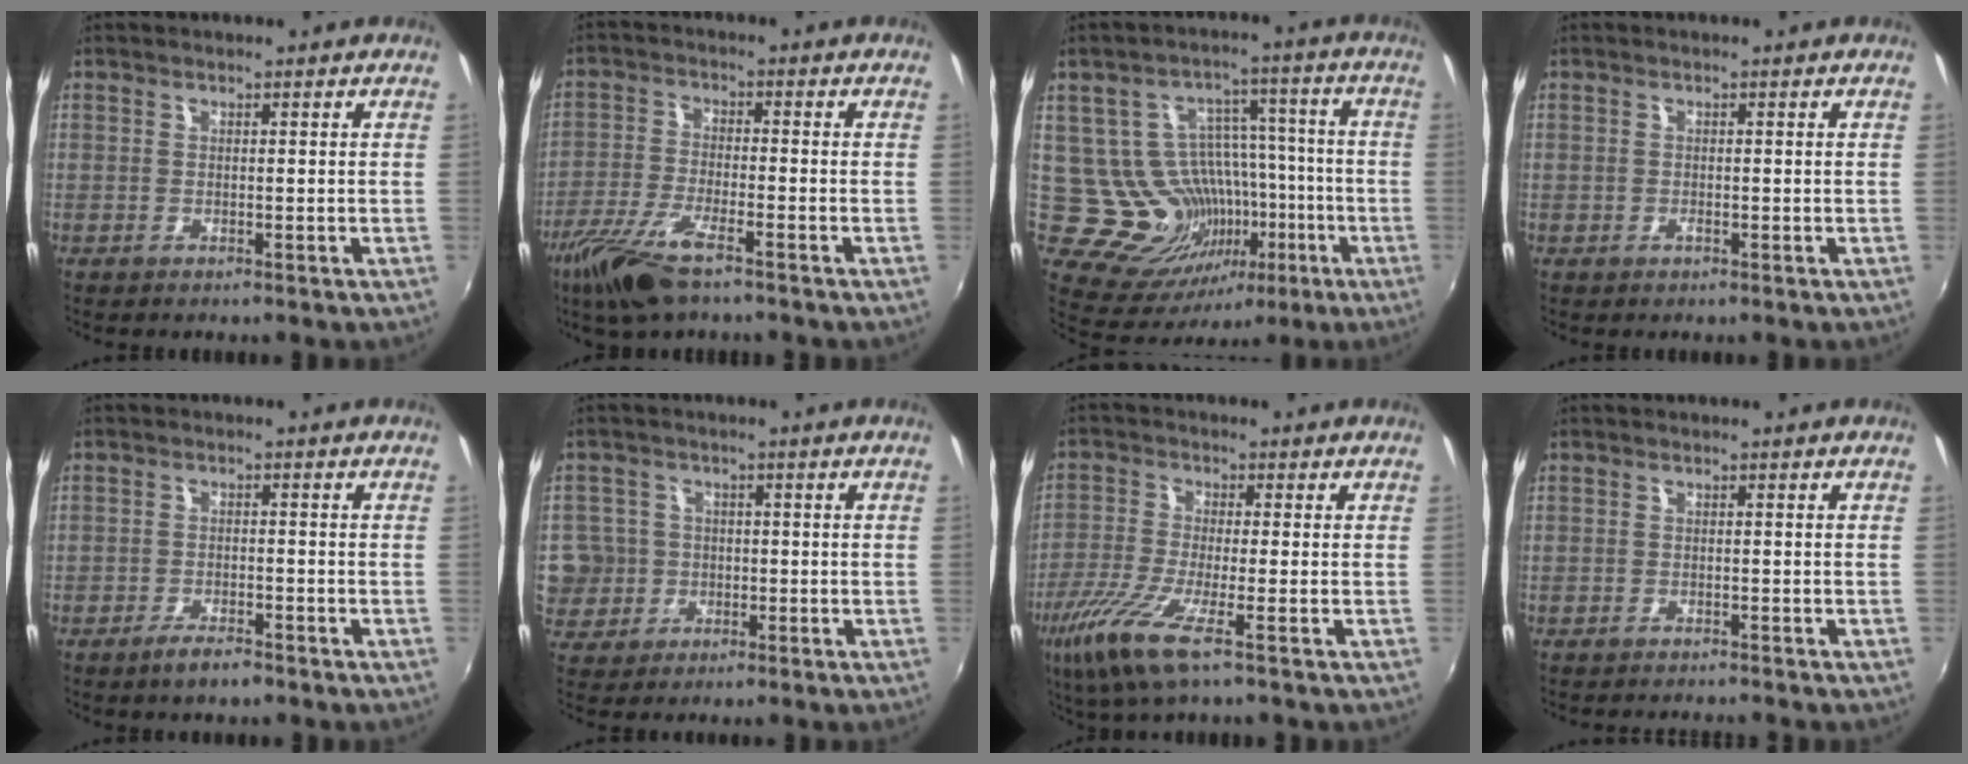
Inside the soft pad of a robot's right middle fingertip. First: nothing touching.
{"total": 10.2, "force": [-6.9, 2.4, 7.1], "torque": [-0.164, -0.023, -0.139]}
{"total": 14.3, "force": [-3.0, 12.0, 7.2], "torque": [-0.136, 0.026, -0.016]}
{"total": 0.6, "force": [-0.4, 0.4, 0.1], "torque": [-0.001, -0.003, -0.008]}
{"total": 3.7, "force": [-3.0, 1.1, 2.0], "torque": [-0.053, -0.007, -0.057]}
{"total": 8.9, "force": [-1.1, 8.6, 1.8], "torque": [-0.070, 0.011, -0.011]}
{"total": 9.3, "force": [-5.3, 0.8, 7.6], "torque": [-0.178, -0.028, -0.105]}
{"total": 2.9, "force": [-2.7, 0.1, 0.8], "torque": [-0.024, -0.013, -0.046]}